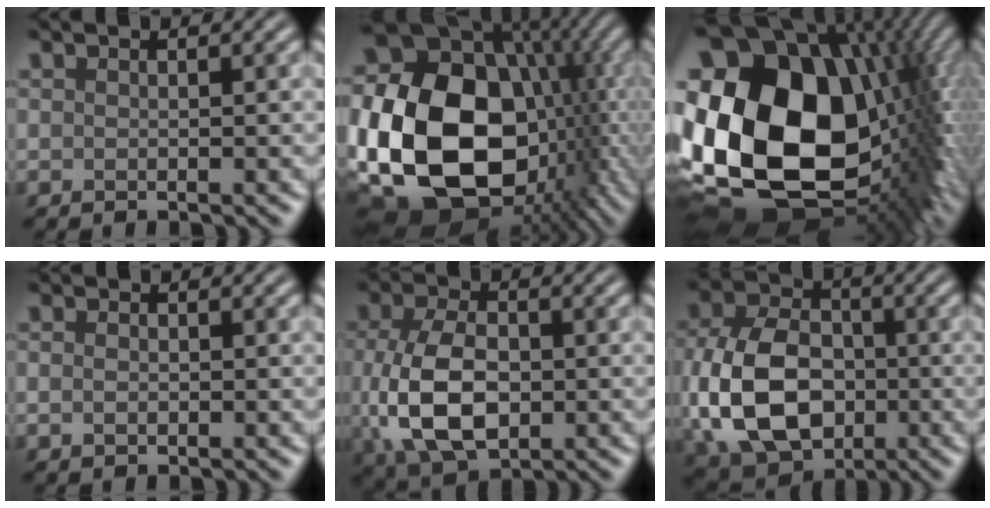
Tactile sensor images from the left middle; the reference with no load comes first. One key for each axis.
{"total": 22.0, "fx": -2.0, "fy": 16.5, "fz": 14.5, "tx": -0.326, "ty": -0.017, "tz": -0.015}
{"total": 21.1, "fx": 1.1, "fy": 14.2, "fz": 15.6, "tx": -0.351, "ty": -0.030, "tz": 0.052}
{"total": 1.0, "fx": -0.1, "fy": 0.7, "fz": 0.7, "tx": -0.015, "ty": 0.002, "tz": -0.004}
{"total": 8.5, "fx": -0.9, "fy": 5.4, "fz": 6.6, "tx": -0.158, "ty": -0.012, "tz": -0.010}
{"total": 12.0, "fx": -1.9, "fy": 8.5, "fz": 8.2, "tx": -0.190, "ty": -0.013, "tz": -0.040}